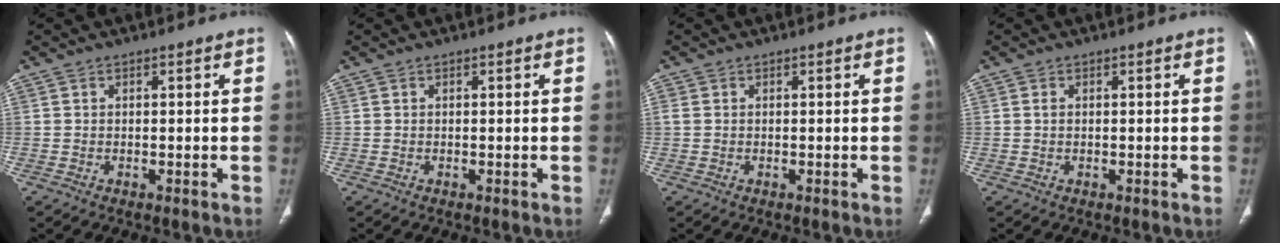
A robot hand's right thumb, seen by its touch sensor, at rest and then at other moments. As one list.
[{"total": 0.0}, {"total": 0.9, "force": [0.2, 0.7, 0.4], "torque": [-0.011, 0.005, 0.006]}, {"total": 0.7, "force": [0.1, 0.4, 0.5], "torque": [-0.015, 0.003, 0.003]}]